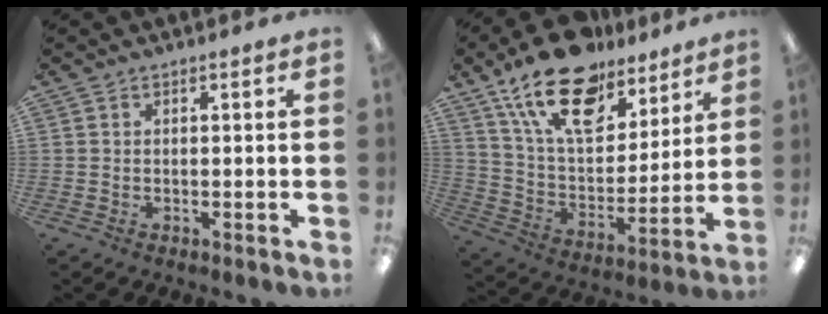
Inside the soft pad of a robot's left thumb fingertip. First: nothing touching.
{"total": 21.0, "force": [13.9, 10.7, 11.5], "torque": [-0.205, -0.072, 0.249]}